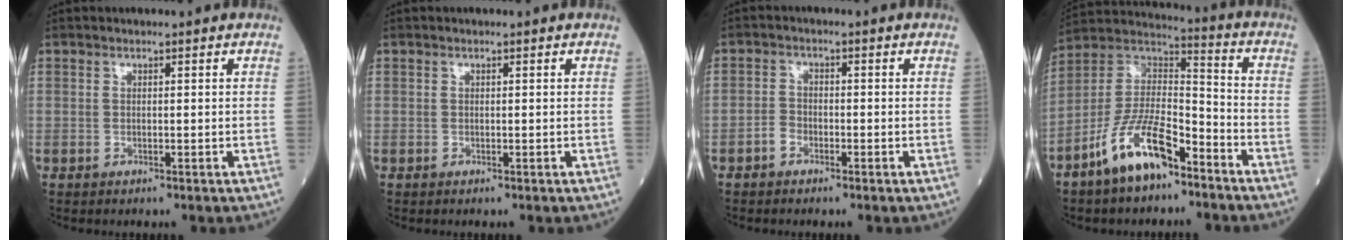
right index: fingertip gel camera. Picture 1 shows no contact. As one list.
[{"total": 0.0}, {"total": 2.0, "force": [-1.2, 1.3, 0.9], "torque": [-0.012, 0.007, -0.025]}, {"total": 12.8, "force": [-8.1, 4.4, 8.9], "torque": [-0.186, 0.009, -0.154]}]